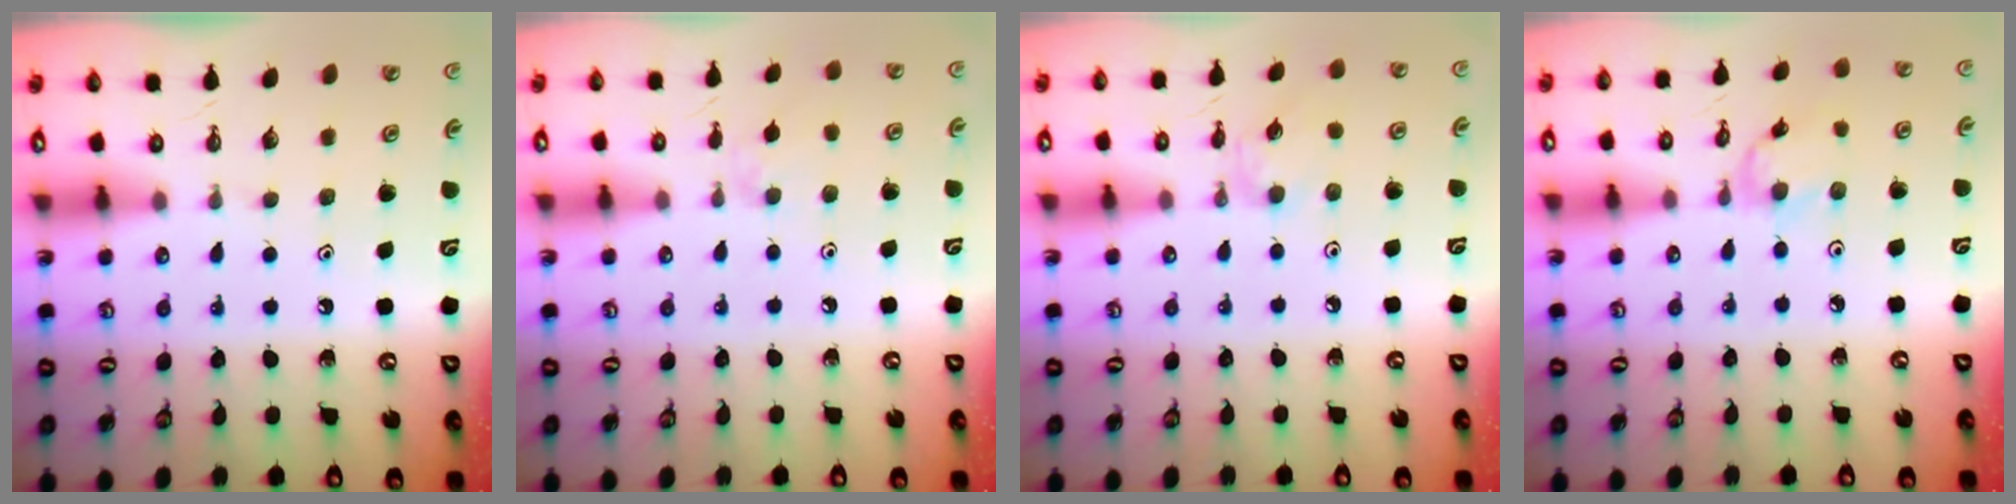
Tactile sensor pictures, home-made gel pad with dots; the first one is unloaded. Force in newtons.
{"total": 3.0, "press": 2.9, "slide": 0.5}
{"total": 1.6, "press": 1.5, "slide": 0.3}
{"total": 4.8, "press": 4.8, "slide": 0.3}